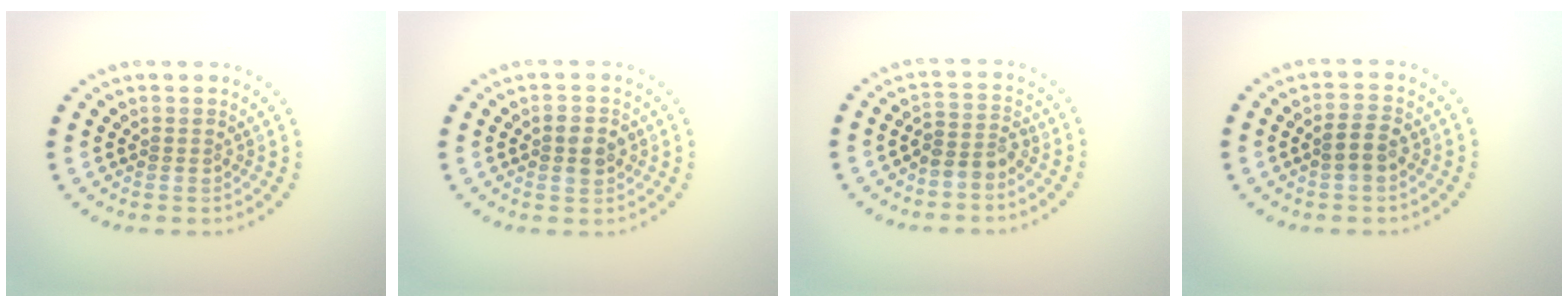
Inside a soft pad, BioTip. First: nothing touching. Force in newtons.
{"total": 2.1, "press": 2.1, "slide": 0.1}
{"total": 2.4, "press": 1.9, "slide": 1.5}
{"total": 2.4, "press": 2.4, "slide": 0.6}